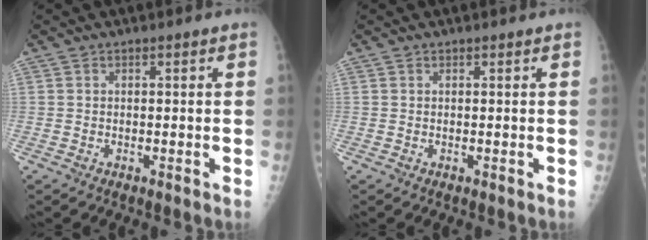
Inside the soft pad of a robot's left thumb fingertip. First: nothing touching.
{"total": 0.0}